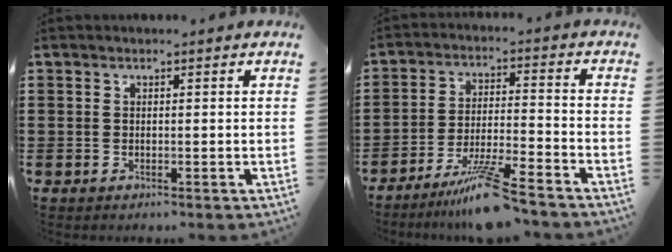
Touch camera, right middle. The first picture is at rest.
{"total": 8.6, "force": [-7.2, -0.3, 4.7], "torque": [-0.087, -0.008, -0.136]}